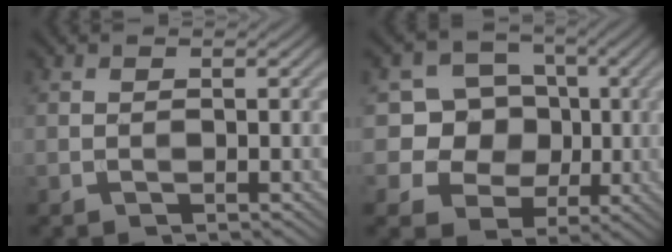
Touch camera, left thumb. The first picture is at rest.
{"total": 8.5, "force": [0.5, 7.9, 3.3], "torque": [-0.075, 0.010, -0.012]}